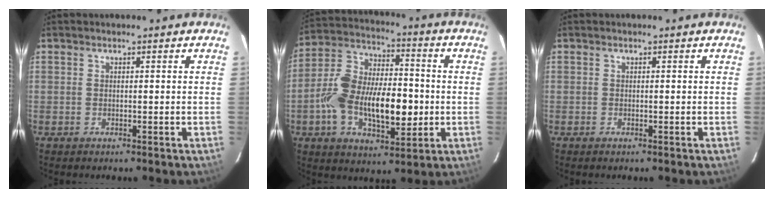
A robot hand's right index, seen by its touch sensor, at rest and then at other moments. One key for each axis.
{"total": 18.5, "fx": -3.8, "fy": 9.1, "fz": 15.6, "tx": -0.298, "ty": 0.008, "tz": -0.063}
{"total": 0.0}